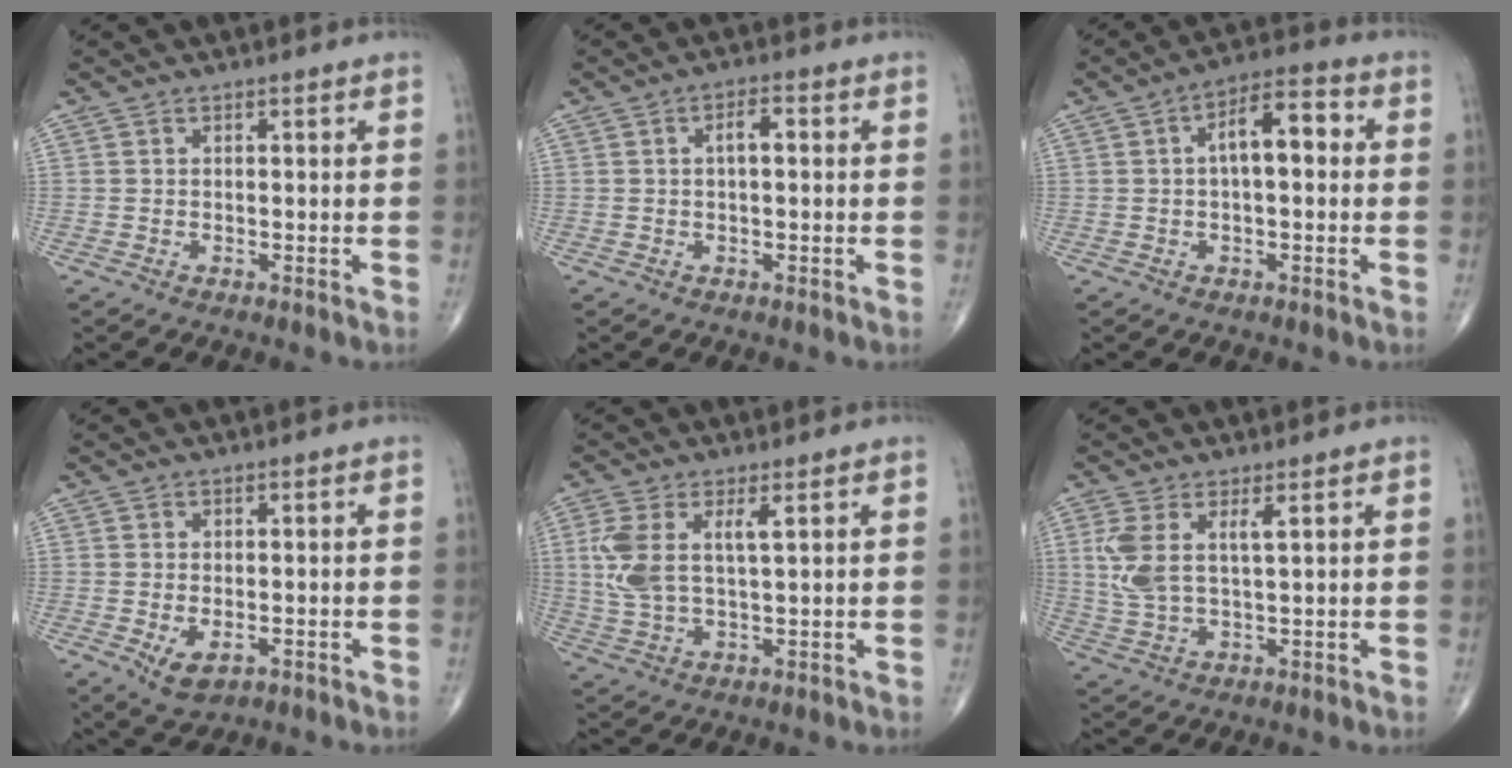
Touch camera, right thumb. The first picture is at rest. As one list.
[{"total": 3.1, "force": [0.4, 1.3, 2.8], "torque": [-0.044, 0.010, 0.003]}, {"total": 8.7, "force": [1.1, 3.8, 7.7], "torque": [-0.112, 0.030, 0.006]}, {"total": 4.4, "force": [-1.3, 2.4, 3.4], "torque": [-0.057, -0.009, -0.011]}, {"total": 8.3, "force": [2.3, 3.4, 7.2], "torque": [-0.168, -0.004, 0.053]}, {"total": 7.2, "force": [2.3, 2.8, 6.3], "torque": [-0.146, -0.007, 0.054]}]